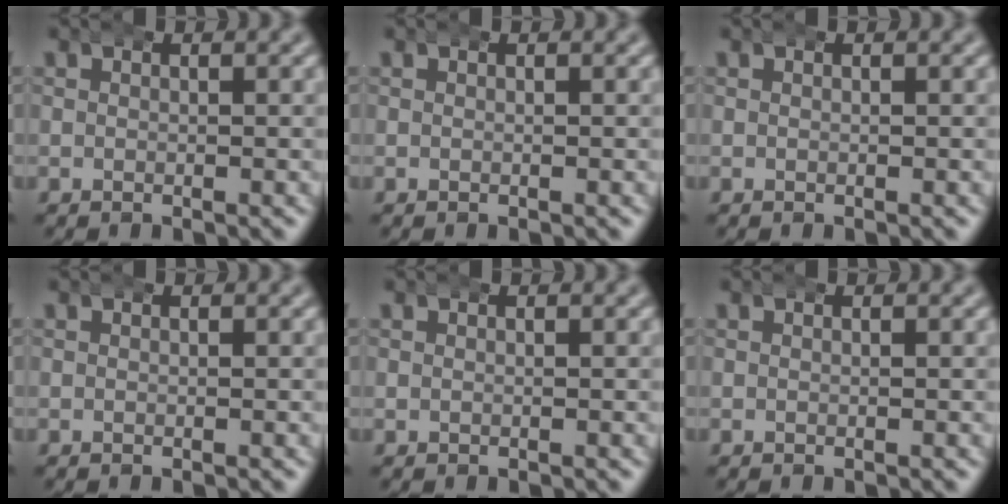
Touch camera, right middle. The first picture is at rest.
{"total": 0.0}
{"total": 0.0}
{"total": 0.0}
{"total": 0.0}
{"total": 0.0}